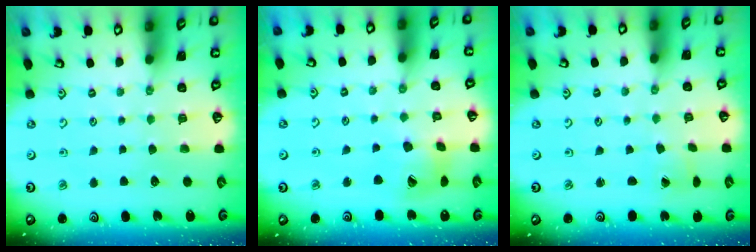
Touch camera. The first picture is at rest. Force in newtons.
{"total": 13.2, "press": 13.2, "slide": 1.5}
{"total": 0.0}